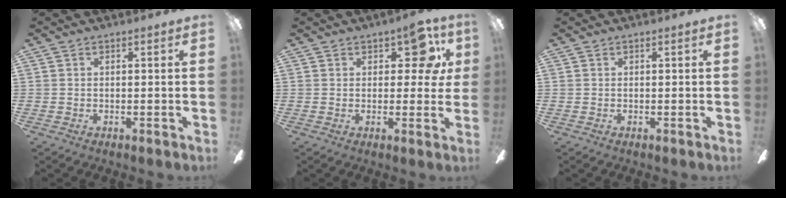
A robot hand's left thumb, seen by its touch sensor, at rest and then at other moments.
{"total": 8.3, "force": [3.7, 4.5, 5.9], "torque": [-0.062, -0.009, 0.060]}
{"total": 0.0}